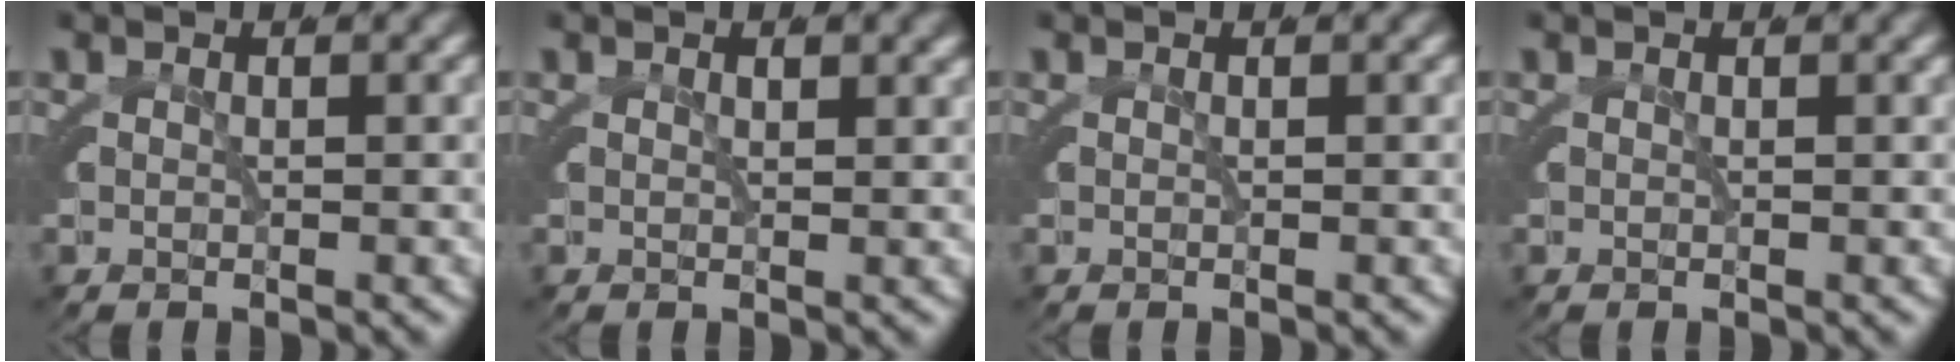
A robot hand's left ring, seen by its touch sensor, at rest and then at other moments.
{"total": 0.7, "force": [0.5, -0.3, 0.3], "torque": [0.002, 0.004, 0.006]}
{"total": 0.0}
{"total": 0.0}